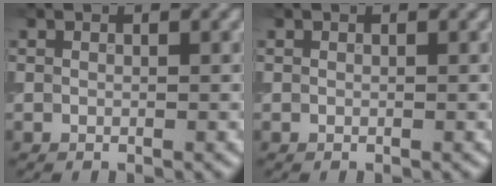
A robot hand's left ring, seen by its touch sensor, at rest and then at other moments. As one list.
[{"total": 0.0}]